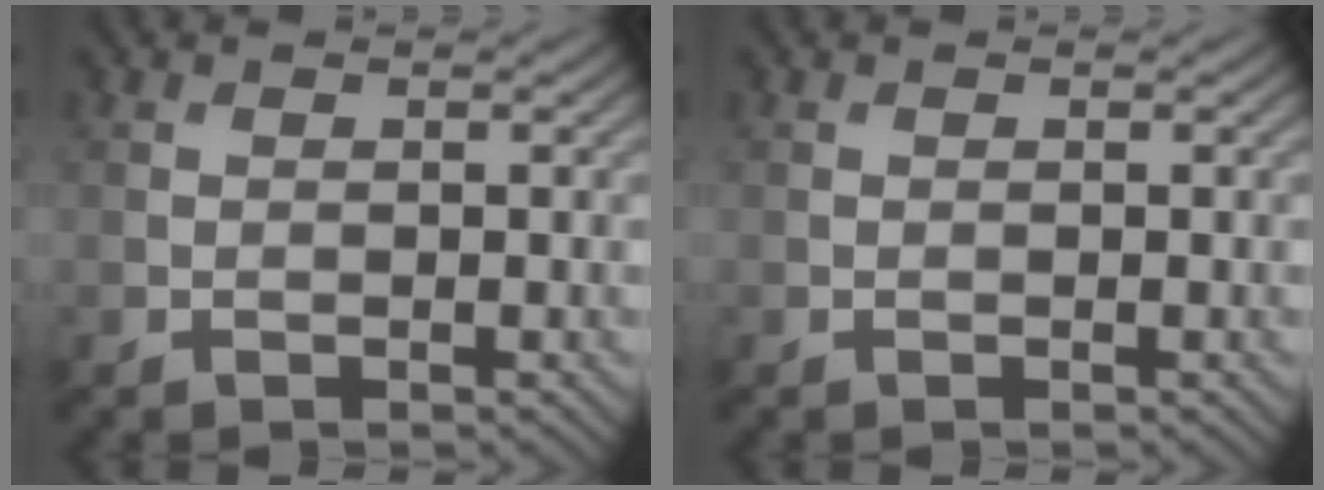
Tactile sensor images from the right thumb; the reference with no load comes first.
{"total": 0.0}